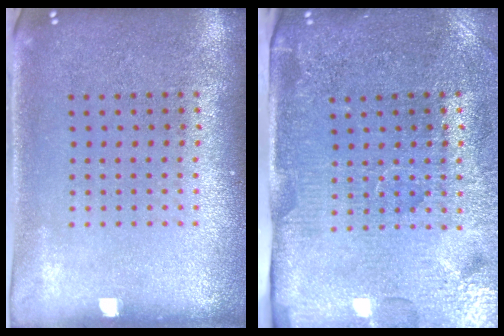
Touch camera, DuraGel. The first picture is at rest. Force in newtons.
{"total": 4.4, "press": 3.9, "slide": 2.2}